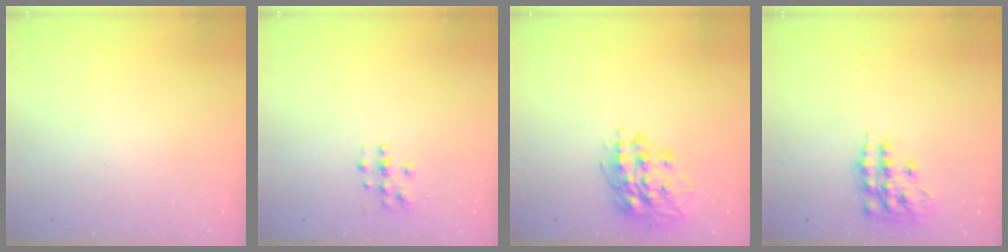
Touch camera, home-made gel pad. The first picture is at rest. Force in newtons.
{"total": 3.7, "press": 3.7, "slide": 0.1}
{"total": 16.0, "press": 16.0, "slide": 1.4}
{"total": 15.3, "press": 15.3, "slide": 1.0}